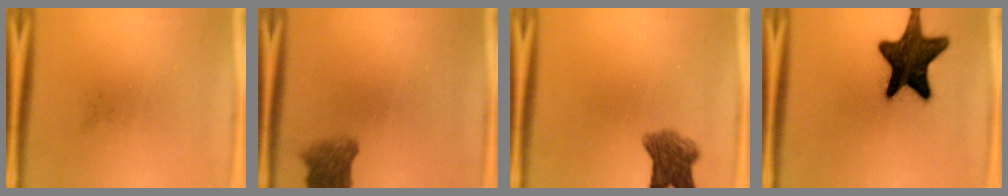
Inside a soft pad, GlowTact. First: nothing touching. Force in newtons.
{"total": 4.6}
{"total": 6.2}
{"total": 16.6}